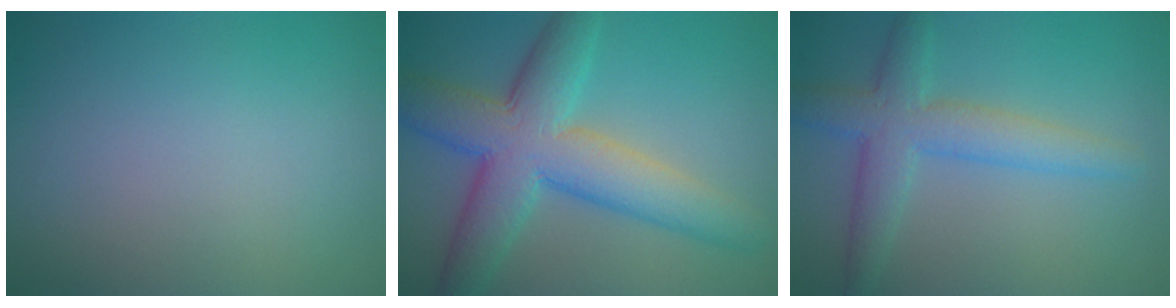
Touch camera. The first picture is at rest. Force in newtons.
{"total": 8.7, "press": 8.7, "slide": 0.3}
{"total": 4.5, "press": 4.5, "slide": 0.1}